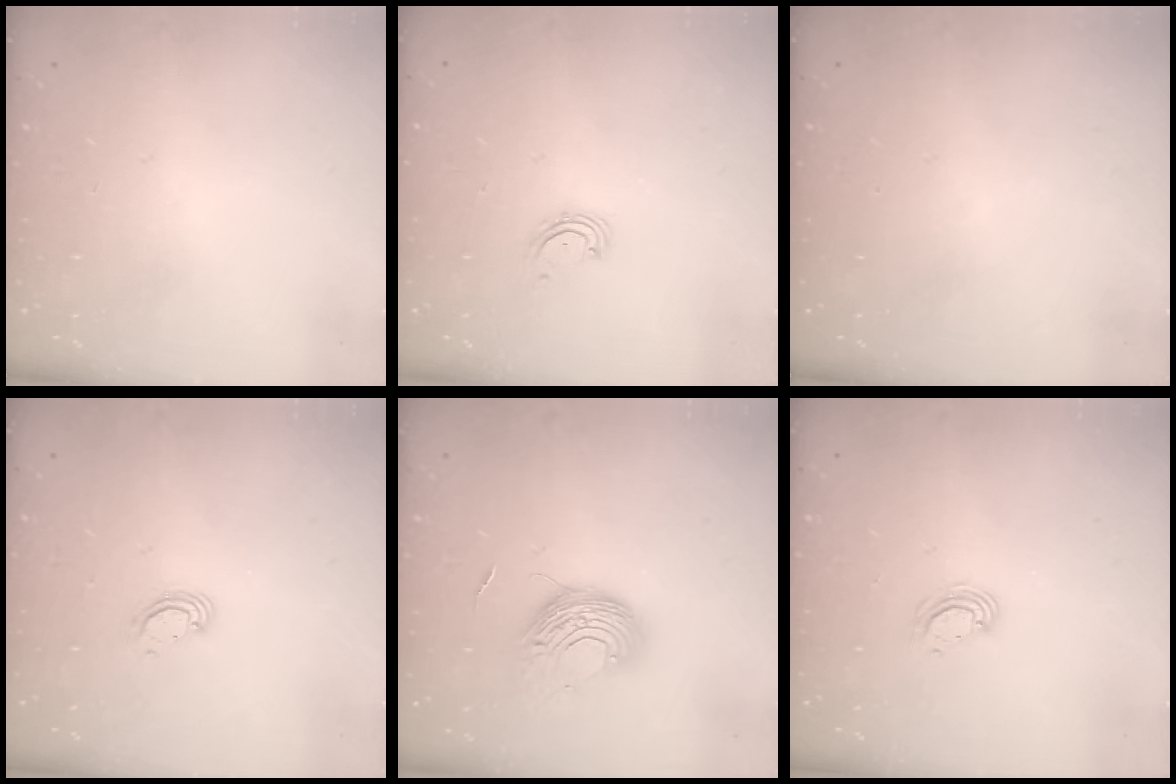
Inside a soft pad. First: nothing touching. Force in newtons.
{"total": 2.3, "press": 2.3, "slide": 0.5}
{"total": 0.0}
{"total": 3.6, "press": 3.6, "slide": 0.2}
{"total": 10.4, "press": 10.4, "slide": 0.5}
{"total": 4.4, "press": 4.4, "slide": 0.2}